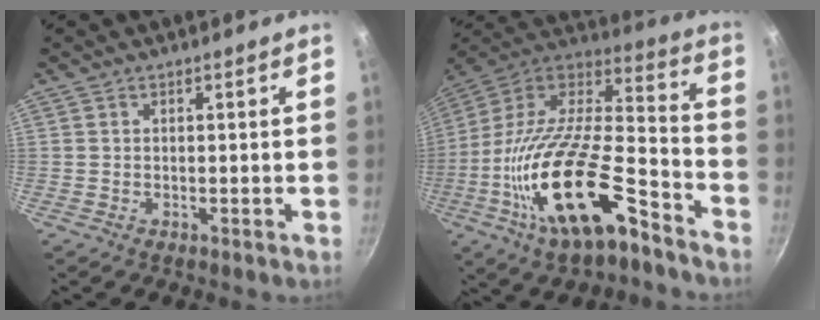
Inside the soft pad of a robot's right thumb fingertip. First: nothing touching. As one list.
[{"total": 26.9, "force": [-12.6, 10.6, 21.3], "torque": [-0.359, 0.056, -0.234]}]